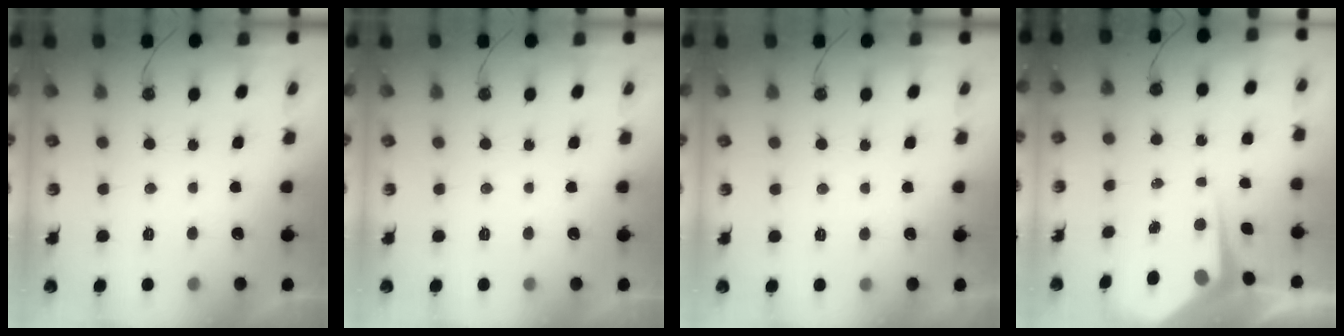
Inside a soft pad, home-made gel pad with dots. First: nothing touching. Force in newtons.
{"total": 0.0}
{"total": 2.5, "press": 2.5, "slide": 0.4}
{"total": 5.9, "press": 5.9, "slide": 0.6}